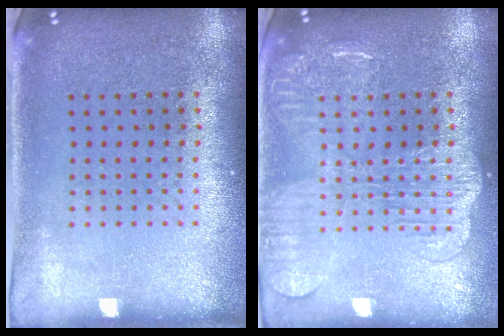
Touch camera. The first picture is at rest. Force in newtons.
{"total": 3.7, "press": 3.6, "slide": 0.5}